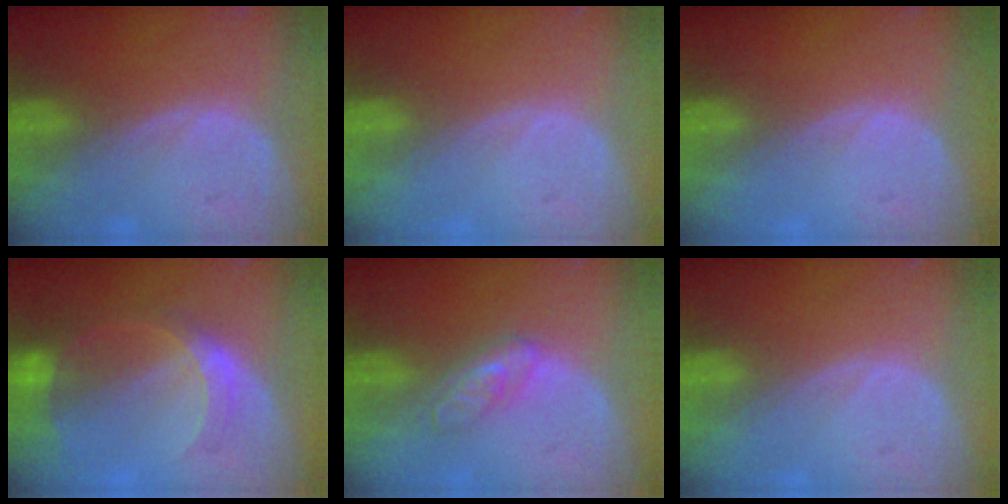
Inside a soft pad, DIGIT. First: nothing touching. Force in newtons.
{"total": 0.0}
{"total": 0.0}
{"total": 6.7, "press": 5.9, "slide": 3.2}
{"total": 4.4, "press": 4.0, "slide": 2.0}
{"total": 0.0}